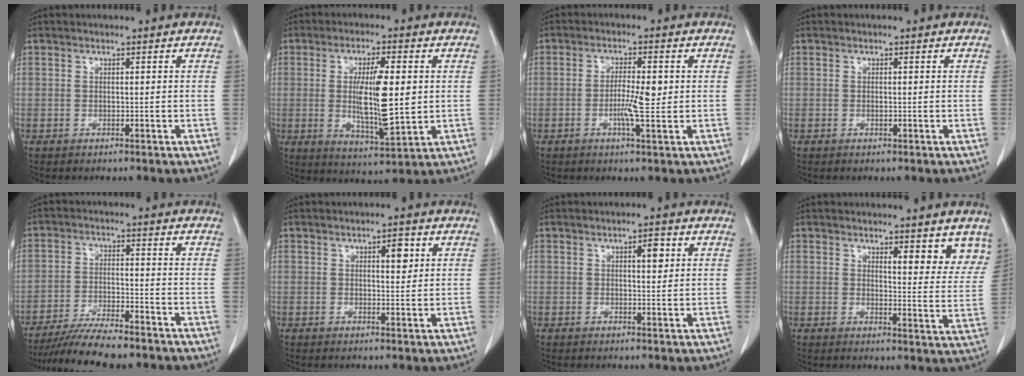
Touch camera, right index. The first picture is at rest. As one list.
[{"total": 11.1, "force": [0.6, 1.9, 10.9], "torque": [-0.192, -0.013, 0.015]}, {"total": 4.9, "force": [-0.5, 0.6, 4.9], "torque": [-0.088, -0.002, -0.007]}, {"total": 0.5, "force": [-0.1, 0.1, 0.5], "torque": [-0.009, -0.001, 0.000]}, {"total": 10.7, "force": [-9.3, 1.0, 5.1], "torque": [-0.081, -0.020, -0.150]}, {"total": 2.8, "force": [1.2, 0.9, 2.4], "torque": [-0.035, -0.001, 0.017]}, {"total": 2.5, "force": [1.0, 0.8, 2.2], "torque": [-0.035, -0.001, 0.014]}, {"total": 6.9, "force": [5.3, 1.9, 4.0], "torque": [-0.031, -0.022, 0.053]}]